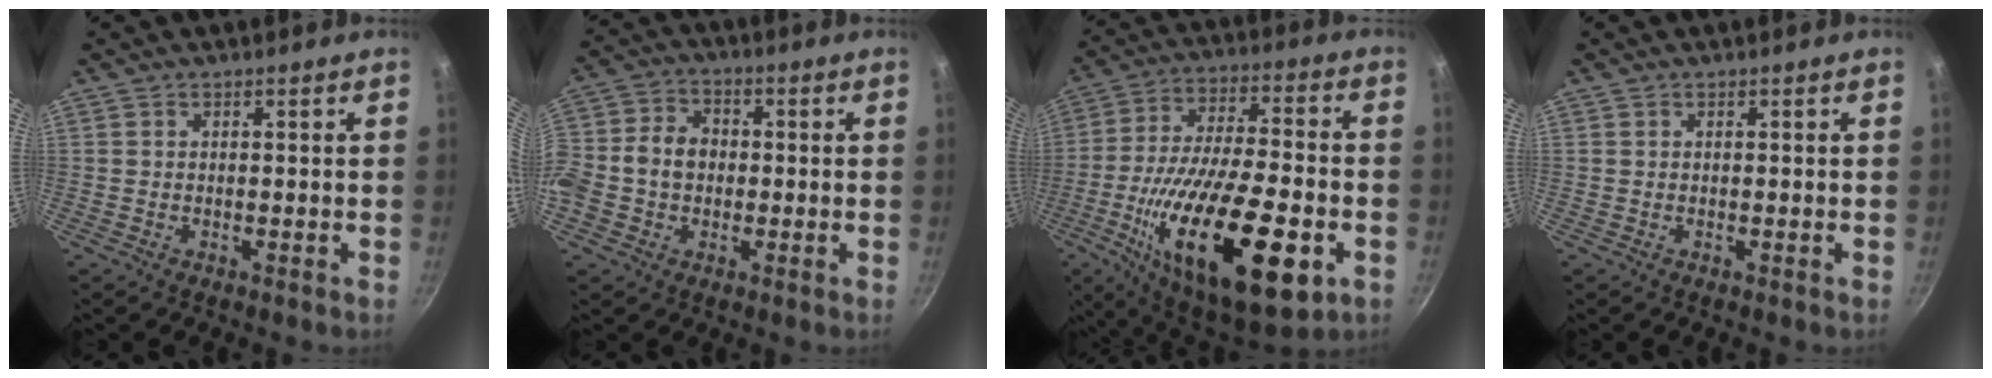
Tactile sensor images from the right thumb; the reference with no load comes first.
{"total": 12.7, "force": [-1.2, 10.1, 7.7], "torque": [-0.142, 0.035, -0.037]}
{"total": 29.9, "force": [-10.0, 11.1, 25.9], "torque": [-0.425, 0.015, -0.156]}
{"total": 0.0}